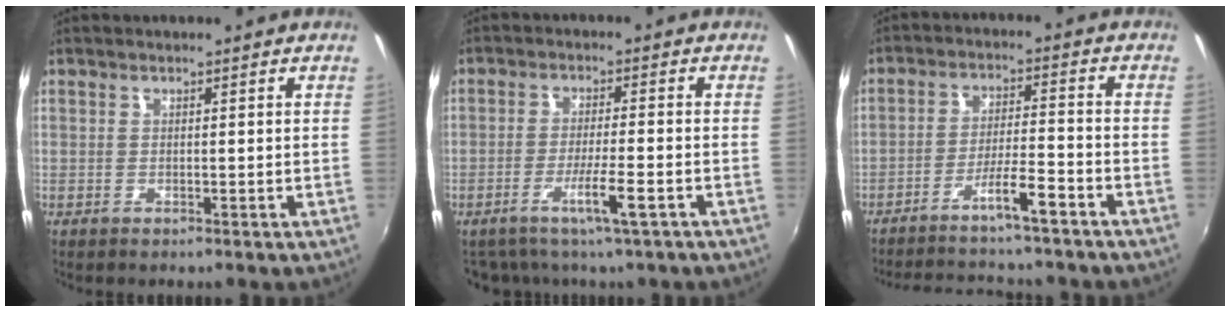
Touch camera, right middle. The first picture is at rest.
{"total": 5.3, "force": [-3.3, 0.7, 4.1], "torque": [-0.080, -0.009, -0.053]}
{"total": 11.0, "force": [-9.7, 0.5, 5.1], "torque": [-0.107, 0.008, -0.153]}